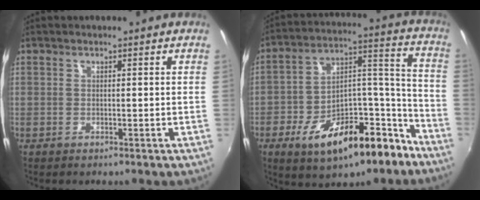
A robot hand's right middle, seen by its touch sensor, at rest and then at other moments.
{"total": 20.6, "force": [-12.8, 9.3, 13.1], "torque": [-0.213, 0.036, -0.186]}